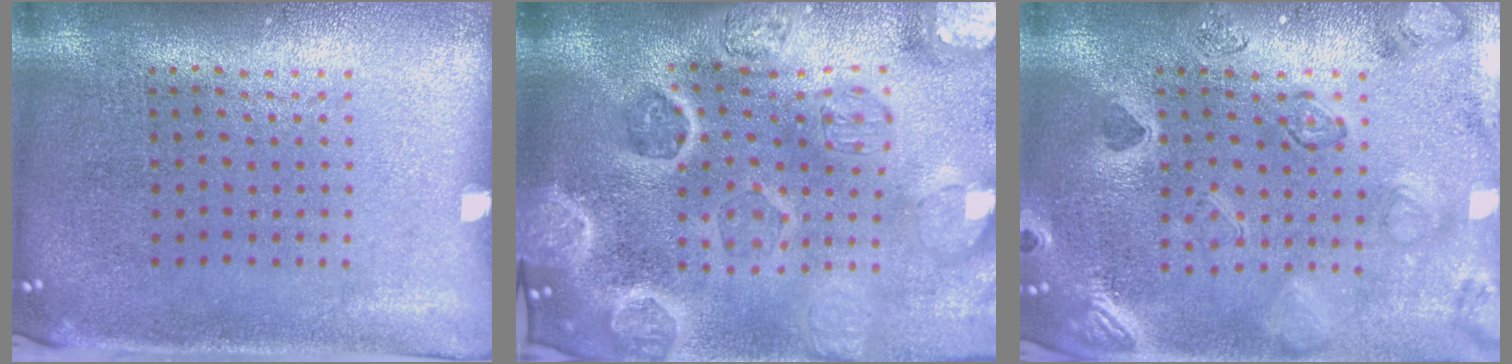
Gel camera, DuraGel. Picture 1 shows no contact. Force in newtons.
{"total": 5.0, "press": 4.4, "slide": 2.4}
{"total": 2.5, "press": 2.3, "slide": 0.8}